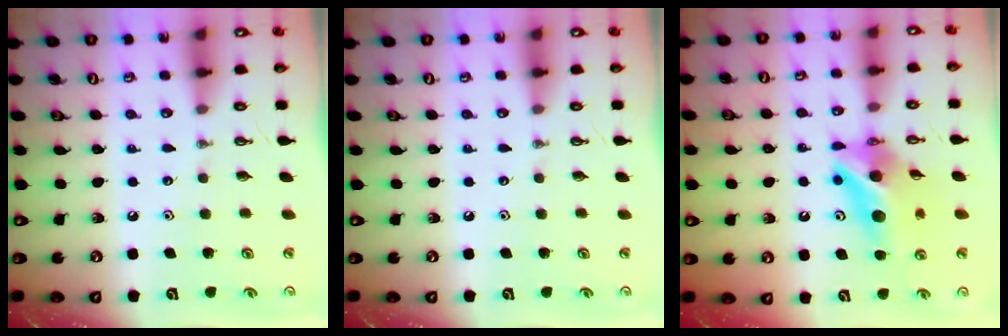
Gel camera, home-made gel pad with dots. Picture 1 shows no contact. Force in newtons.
{"total": 0.0}
{"total": 11.8, "press": 11.8, "slide": 1.2}